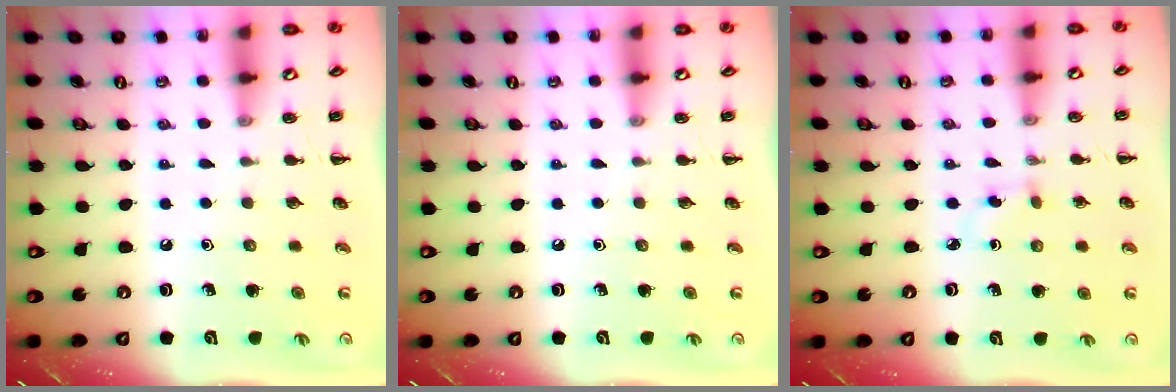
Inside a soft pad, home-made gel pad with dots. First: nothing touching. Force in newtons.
{"total": 0.0}
{"total": 2.8, "press": 2.5, "slide": 1.2}